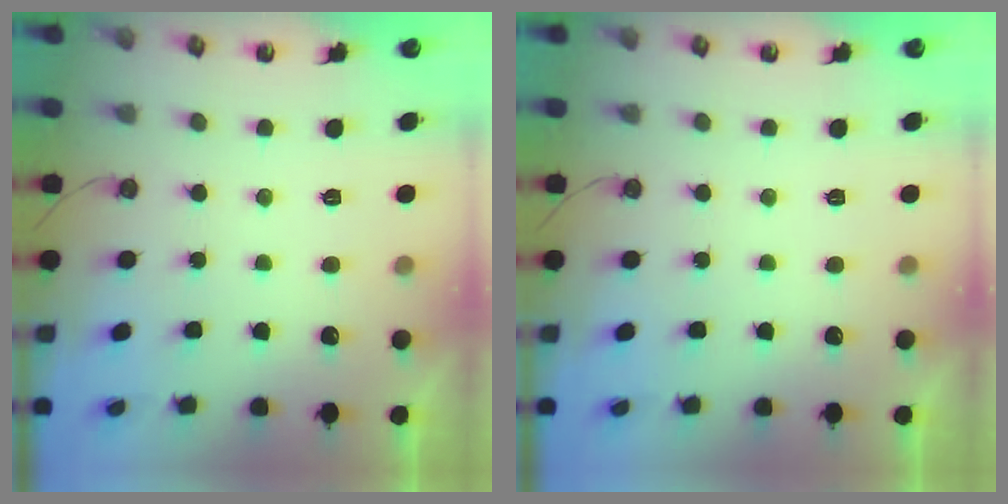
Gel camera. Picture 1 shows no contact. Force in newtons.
{"total": 0.0}